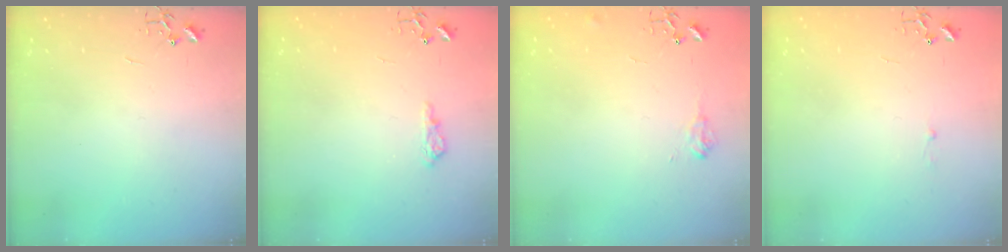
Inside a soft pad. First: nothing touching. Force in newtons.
{"total": 8.1, "press": 8.1, "slide": 1.0}
{"total": 7.2, "press": 7.1, "slide": 0.9}
{"total": 1.8, "press": 1.8, "slide": 0.2}